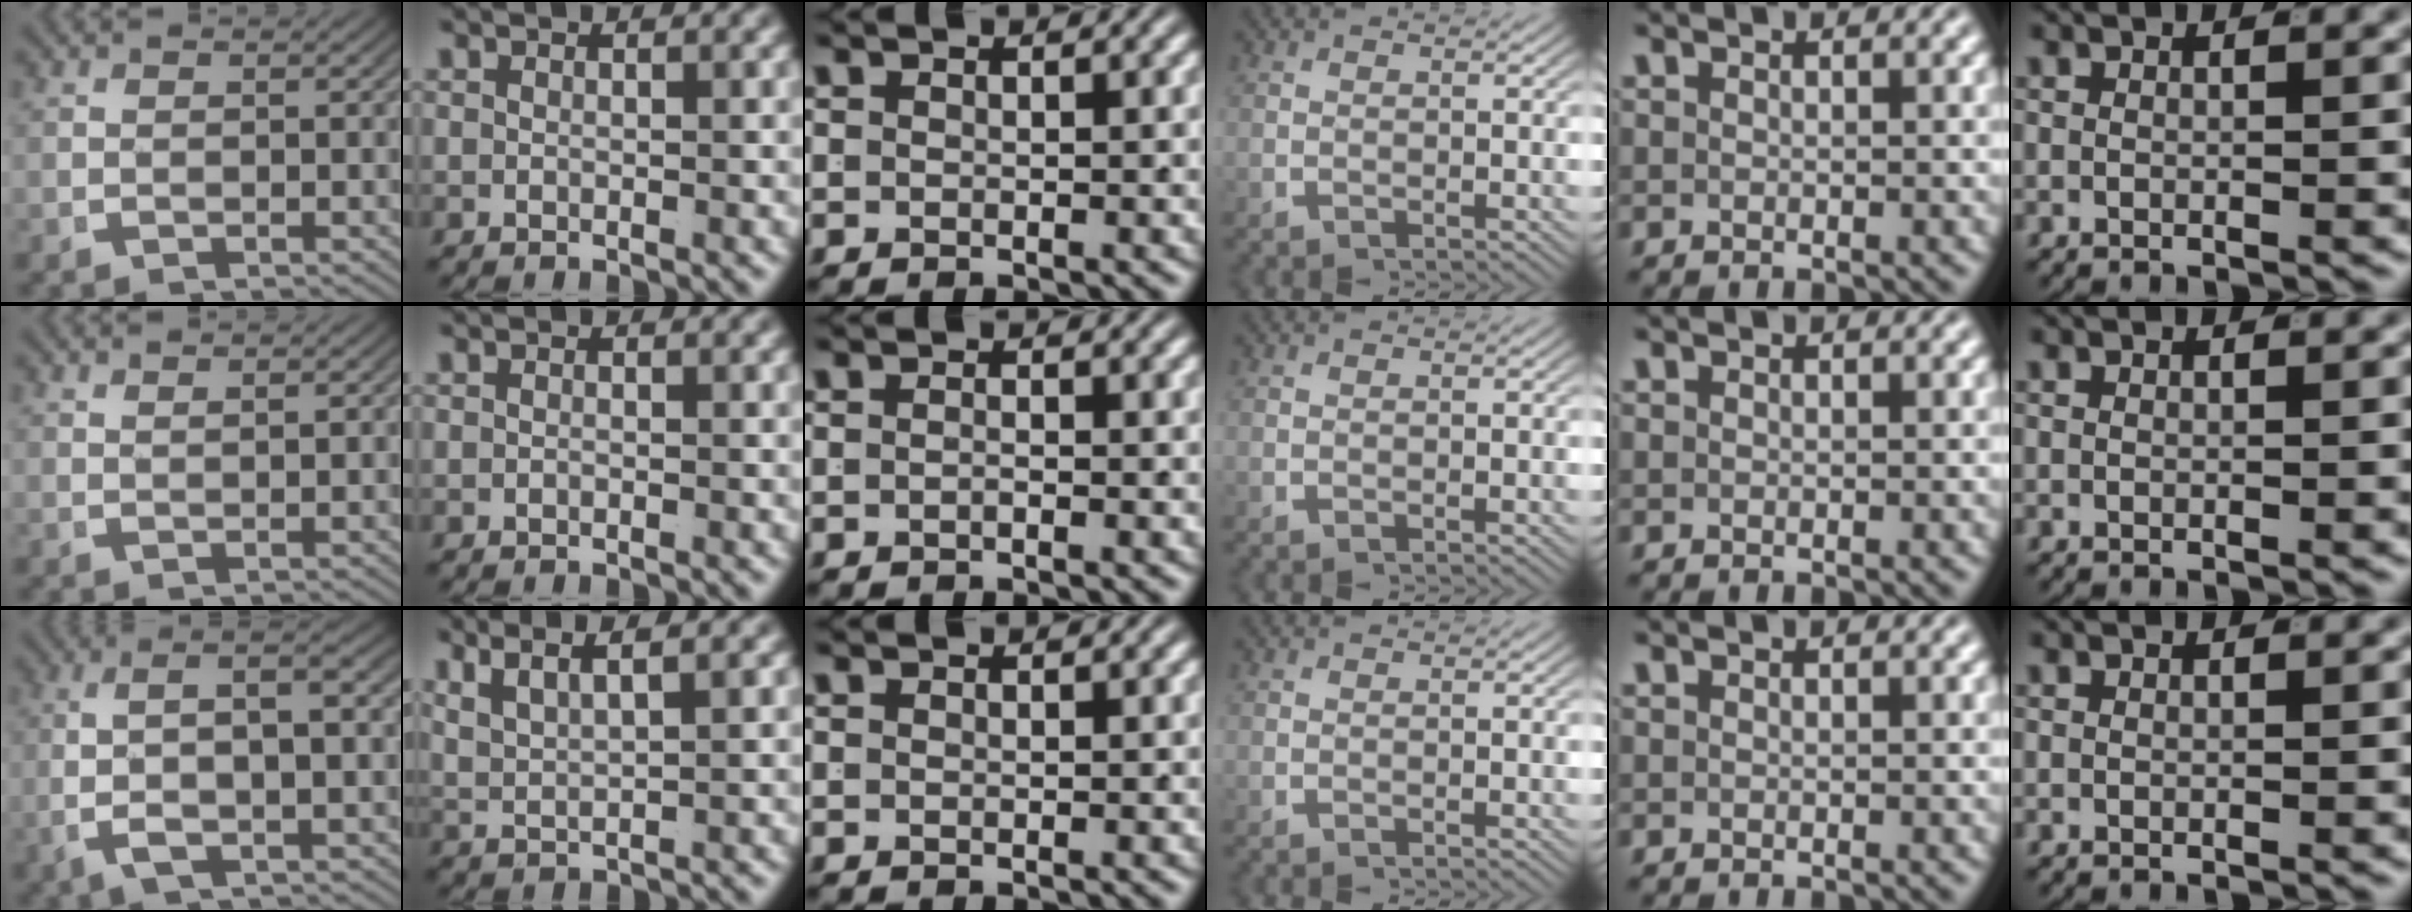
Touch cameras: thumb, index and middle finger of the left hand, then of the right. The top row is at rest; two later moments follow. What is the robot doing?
{"motion": "lift_and_place", "object": "jacket"}